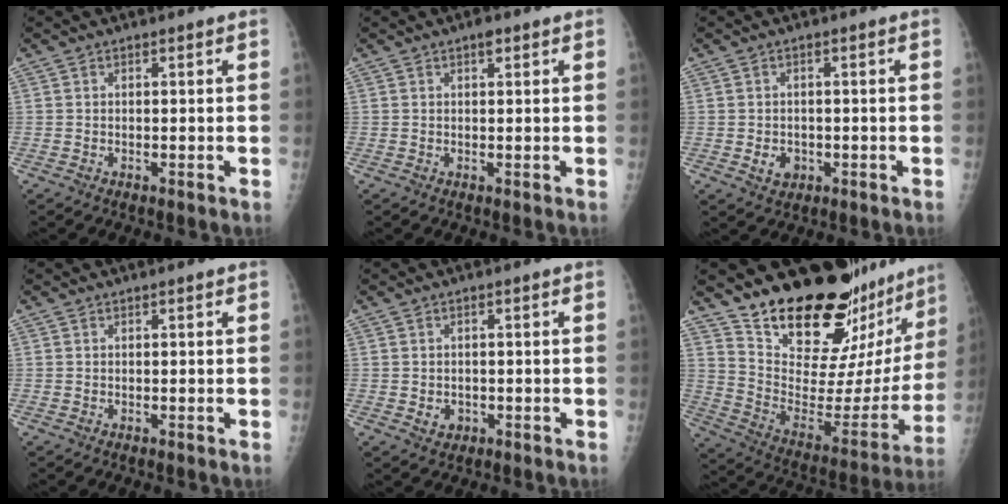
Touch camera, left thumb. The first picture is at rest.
{"total": 1.4, "force": [0.8, 0.6, 0.9], "torque": [-0.008, 0.000, 0.009]}
{"total": 3.3, "force": [-0.8, 2.7, 1.6], "torque": [-0.013, 0.002, -0.004]}
{"total": 0.0}
{"total": 2.5, "force": [-0.5, 2.1, 1.1], "torque": [-0.007, 0.002, 0.000]}
{"total": 27.5, "force": [23.0, 8.8, 12.3], "torque": [-0.151, -0.172, 0.333]}